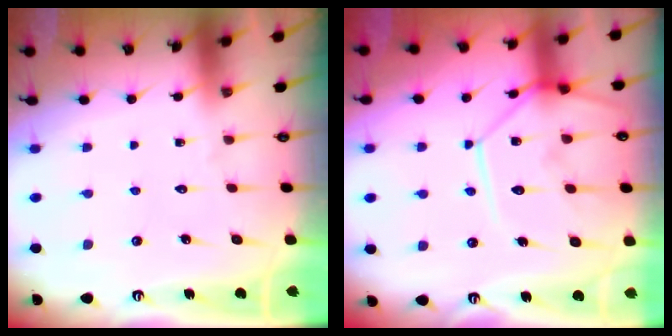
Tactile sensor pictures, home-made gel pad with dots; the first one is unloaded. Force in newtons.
{"total": 13.8, "press": 13.7, "slide": 1.3}